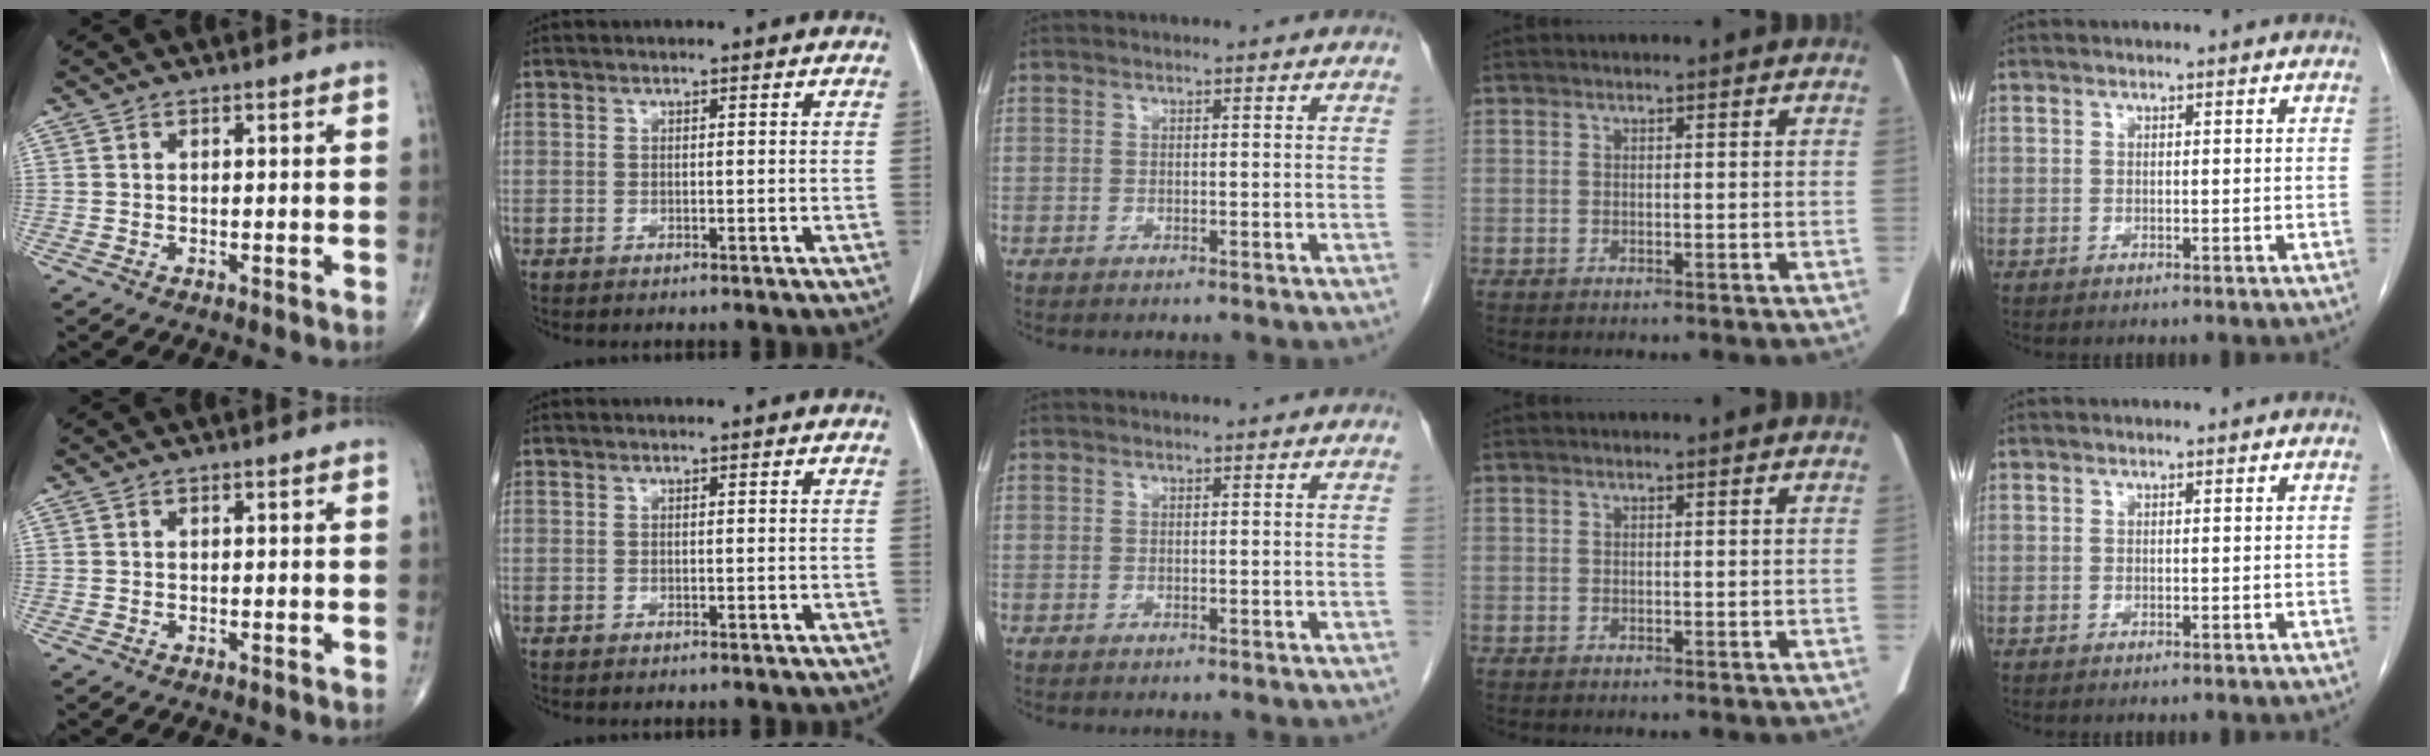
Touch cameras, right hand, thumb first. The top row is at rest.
{}